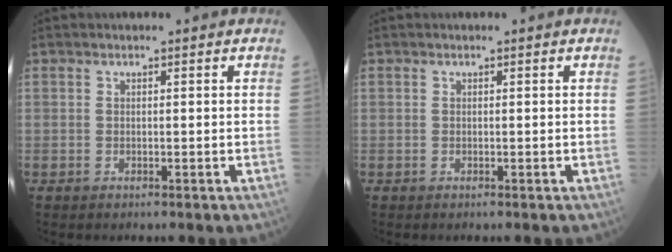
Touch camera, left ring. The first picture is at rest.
{"total": 0.0}